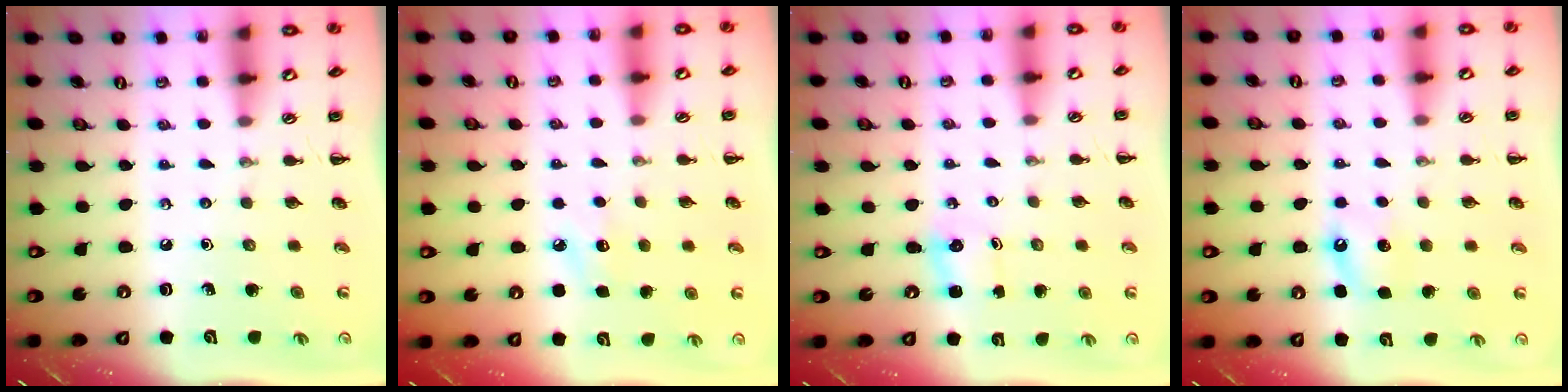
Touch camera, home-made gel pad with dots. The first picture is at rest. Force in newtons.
{"total": 7.5, "press": 7.2, "slide": 2.1}
{"total": 1.1, "press": 1.1, "slide": 0.4}
{"total": 6.0, "press": 5.7, "slide": 1.8}